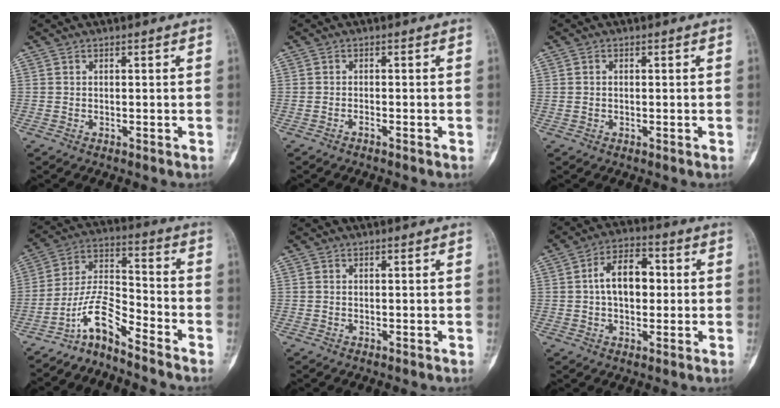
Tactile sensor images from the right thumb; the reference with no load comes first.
{"total": 0.6, "force": [-0.6, -0.1, 0.0], "torque": [-0.003, 0.004, -0.014]}
{"total": 0.8, "force": [0.0, 0.6, 0.6], "torque": [-0.012, 0.001, 0.001]}
{"total": 9.1, "force": [-7.3, 2.0, 5.0], "torque": [-0.103, 0.086, -0.149]}
{"total": 0.0}
{"total": 9.6, "force": [0.7, 5.9, 7.5], "torque": [-0.105, 0.022, 0.003]}